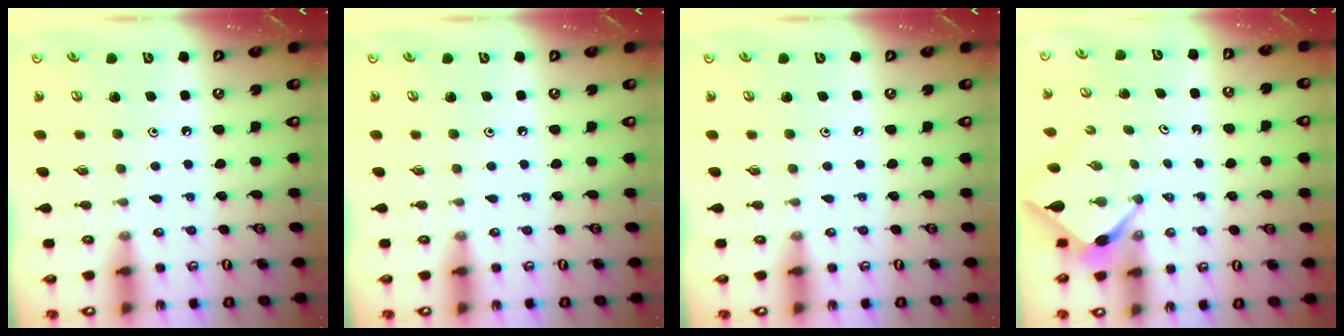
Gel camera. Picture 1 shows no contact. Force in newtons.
{"total": 0.0}
{"total": 0.0}
{"total": 2.6, "press": 2.6, "slide": 0.3}